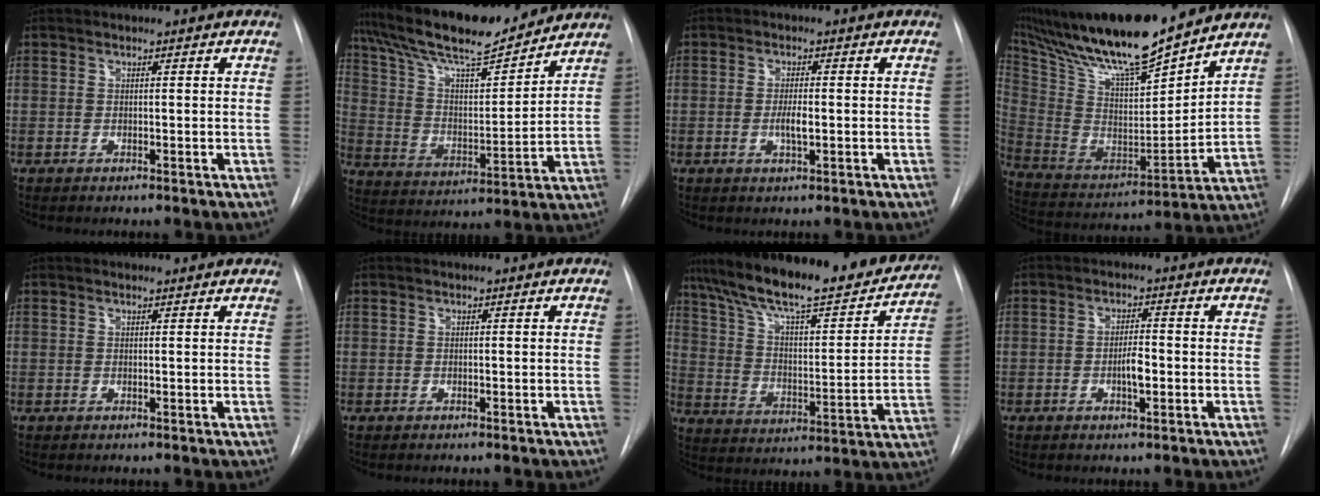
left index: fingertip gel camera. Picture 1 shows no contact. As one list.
[{"total": 18.0, "force": [15.6, 3.0, 8.4], "torque": [-0.153, 0.011, 0.268]}, {"total": 2.8, "force": [-0.5, 0.5, 2.7], "torque": [-0.053, -0.001, -0.008]}, {"total": 24.0, "force": [20.0, 3.1, 12.9], "torque": [-0.251, -0.002, 0.347]}, {"total": 1.3, "force": [1.2, 0.3, 0.5], "torque": [-0.013, 0.011, 0.013]}, {"total": 0.0}, {"total": 26.4, "force": [22.3, 5.1, 13.2], "torque": [-0.218, -0.010, 0.318]}, {"total": 3.1, "force": [-0.8, 0.9, 2.9], "torque": [-0.049, 0.002, -0.013]}]